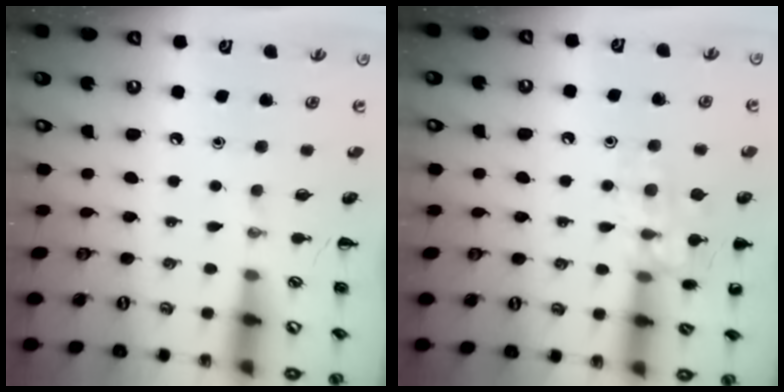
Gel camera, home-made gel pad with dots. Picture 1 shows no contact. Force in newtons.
{"total": 12.7, "press": 12.7, "slide": 0.7}